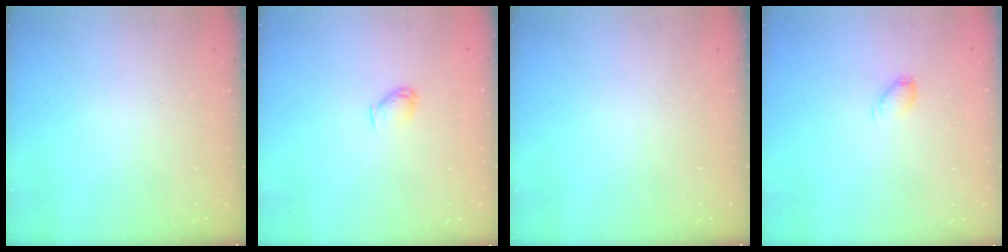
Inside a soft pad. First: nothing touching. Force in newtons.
{"total": 3.6, "press": 3.6, "slide": 0.6}
{"total": 0.0}
{"total": 5.7, "press": 5.7, "slide": 0.6}